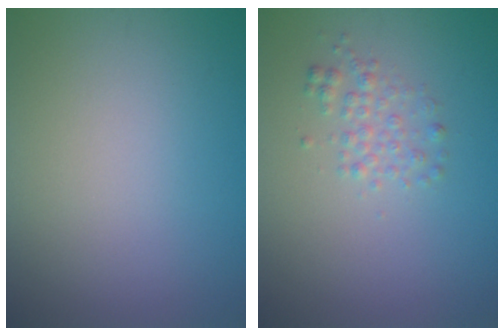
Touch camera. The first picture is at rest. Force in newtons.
{"total": 1.8, "press": 1.8, "slide": 0.0}